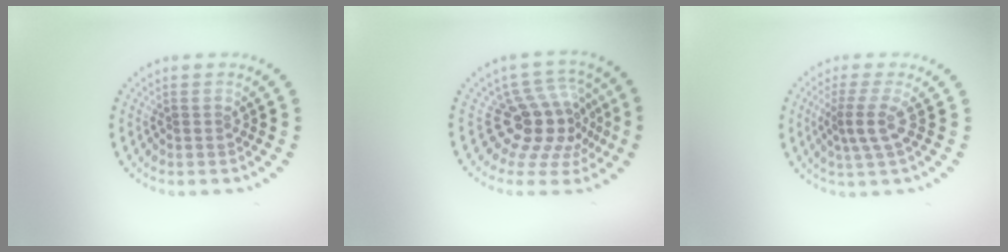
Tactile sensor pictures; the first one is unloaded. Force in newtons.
{"total": 5.1, "press": 3.7, "slide": 3.4}
{"total": 2.5, "press": 1.7, "slide": 1.9}